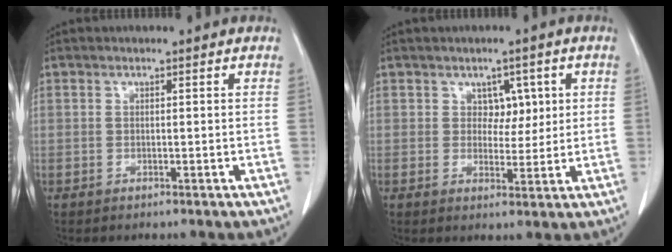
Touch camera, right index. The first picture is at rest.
{"total": 3.7, "force": [1.2, 2.5, 2.3], "torque": [-0.023, 0.004, 0.020]}